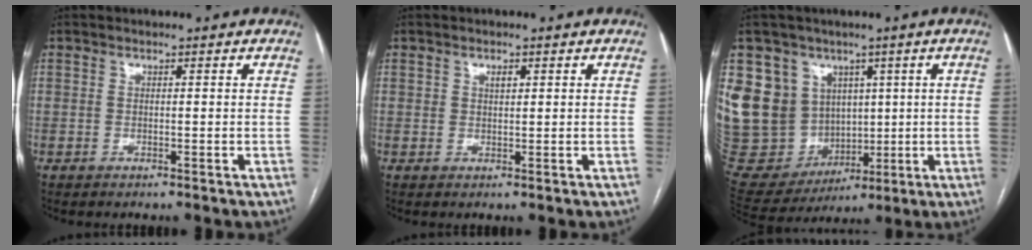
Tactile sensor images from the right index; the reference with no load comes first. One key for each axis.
{"total": 1.3, "fx": 0.5, "fy": 0.8, "fz": 0.8, "tx": -0.014, "ty": 0.000, "tz": 0.010}
{"total": 19.7, "fx": 5.0, "fy": 17.6, "fz": 7.3, "tx": -0.196, "ty": 0.058, "tz": 0.129}